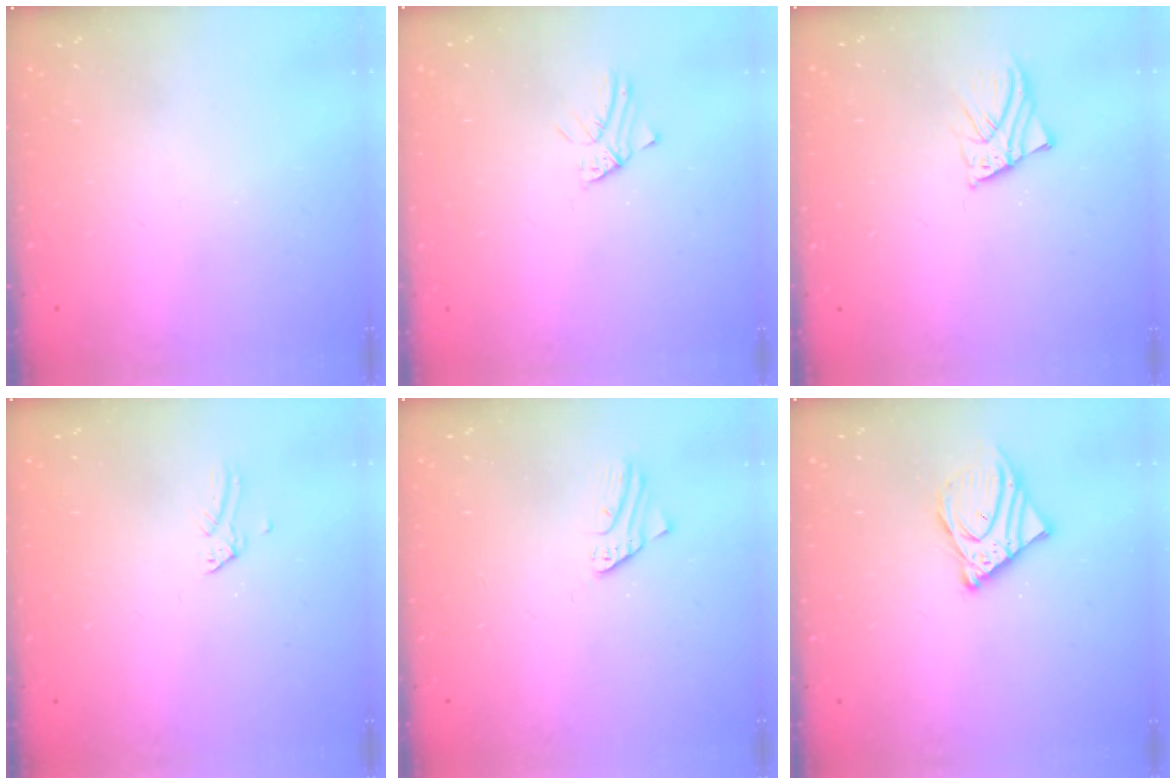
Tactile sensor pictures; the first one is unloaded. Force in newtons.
{"total": 1.4, "press": 1.4, "slide": 0.0}
{"total": 2.5, "press": 2.5, "slide": 0.3}
{"total": 0.0}
{"total": 1.9, "press": 1.9, "slide": 0.1}
{"total": 9.7, "press": 9.5, "slide": 1.6}